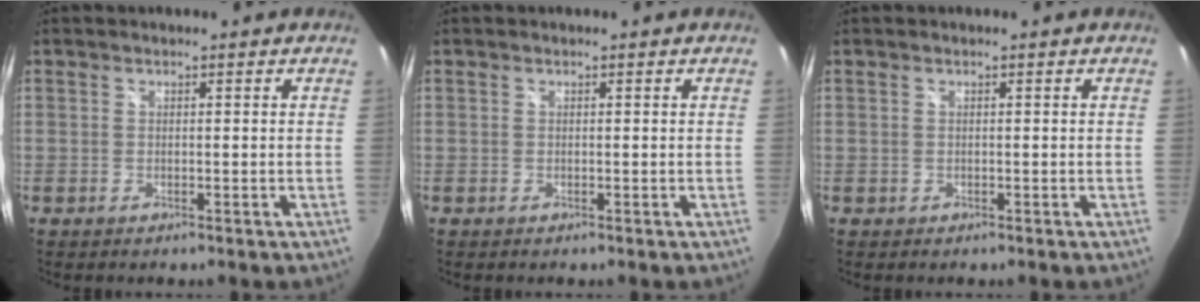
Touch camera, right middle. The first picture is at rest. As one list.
[{"total": 0.0}, {"total": 0.0}]